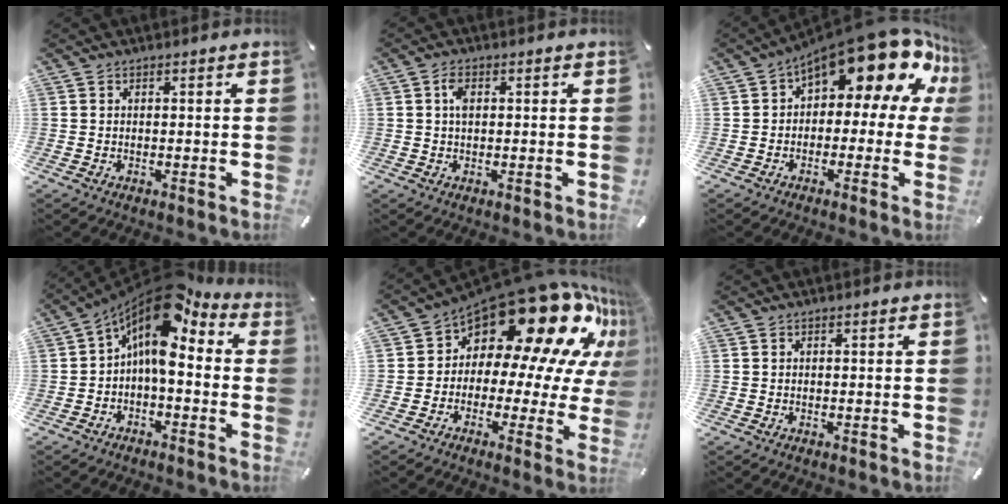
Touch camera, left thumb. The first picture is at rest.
{"total": 2.7, "force": [0.6, 1.5, 2.2], "torque": [-0.046, 0.007, 0.008]}
{"total": 19.2, "force": [11.1, 8.2, 13.3], "torque": [-0.183, -0.080, 0.185]}
{"total": 12.1, "force": [4.7, 5.8, 9.6], "torque": [-0.183, -0.044, 0.075]}
{"total": 23.3, "force": [13.5, 11.2, 15.3], "torque": [-0.240, -0.113, 0.233]}
{"total": 0.0}